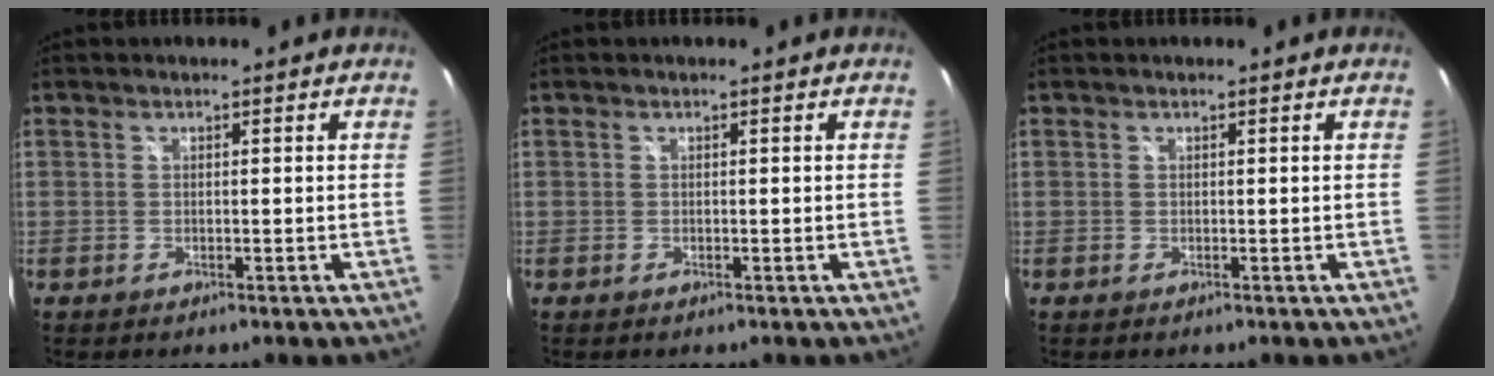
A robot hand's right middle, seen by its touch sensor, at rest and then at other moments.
{"total": 0.0}
{"total": 0.0}